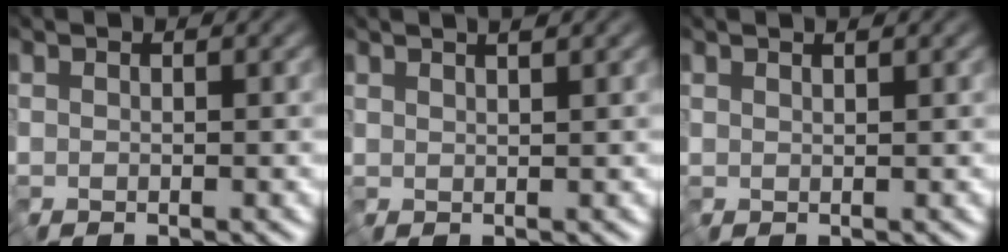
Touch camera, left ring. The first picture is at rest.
{"total": 1.9, "force": [1.2, 0.5, 1.4], "torque": [-0.024, 0.010, 0.009]}
{"total": 1.1, "force": [0.8, 0.2, 0.7], "torque": [-0.016, 0.004, 0.009]}